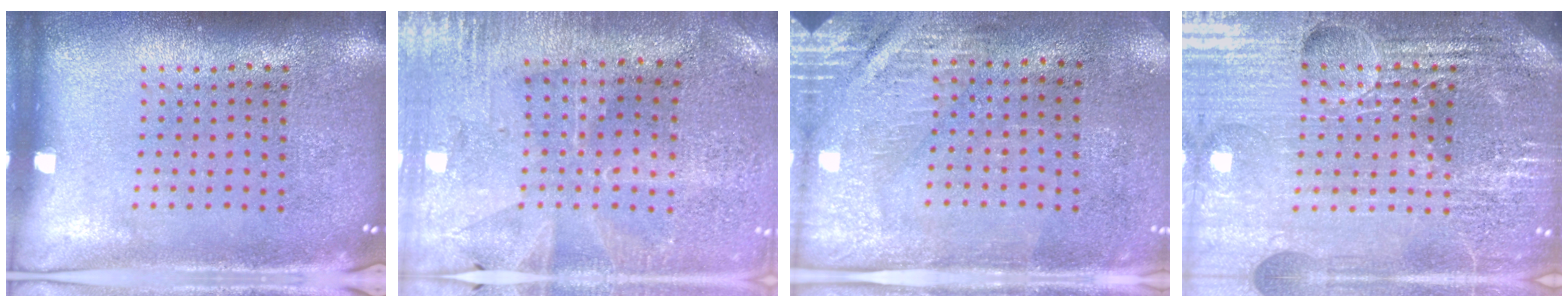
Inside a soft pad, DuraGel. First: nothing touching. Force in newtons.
{"total": 0.5, "press": 0.3, "slide": 0.4}
{"total": 2.9, "press": 2.5, "slide": 1.5}
{"total": 6.0, "press": 5.3, "slide": 2.8}